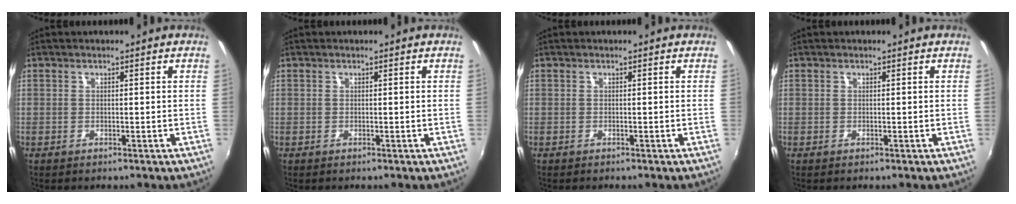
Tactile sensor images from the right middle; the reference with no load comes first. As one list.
[{"total": 0.0}, {"total": 0.0}, {"total": 0.0}]